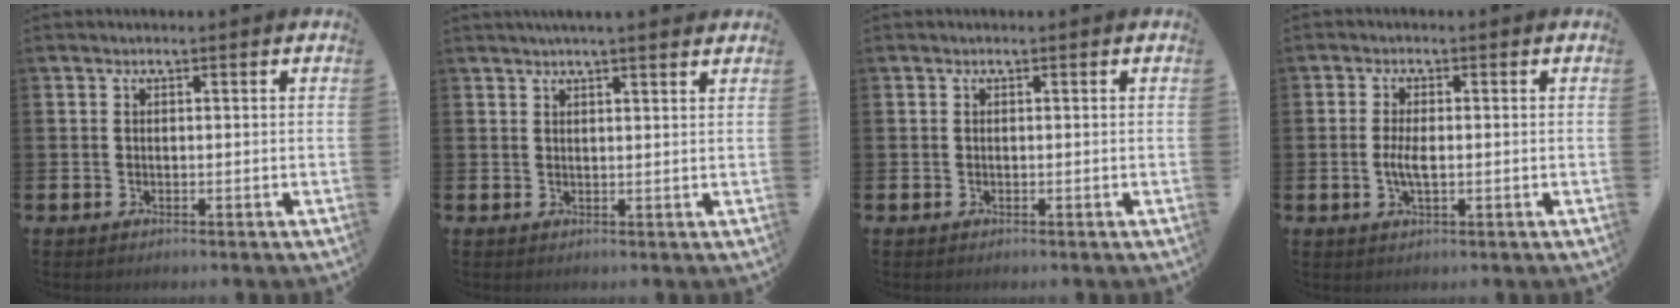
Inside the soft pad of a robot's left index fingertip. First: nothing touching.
{"total": 2.7, "force": [2.5, -0.2, 0.8], "torque": [-0.013, -0.010, 0.044]}
{"total": 0.0}
{"total": 3.0, "force": [-0.3, 1.1, 2.8], "torque": [-0.048, 0.000, -0.007]}